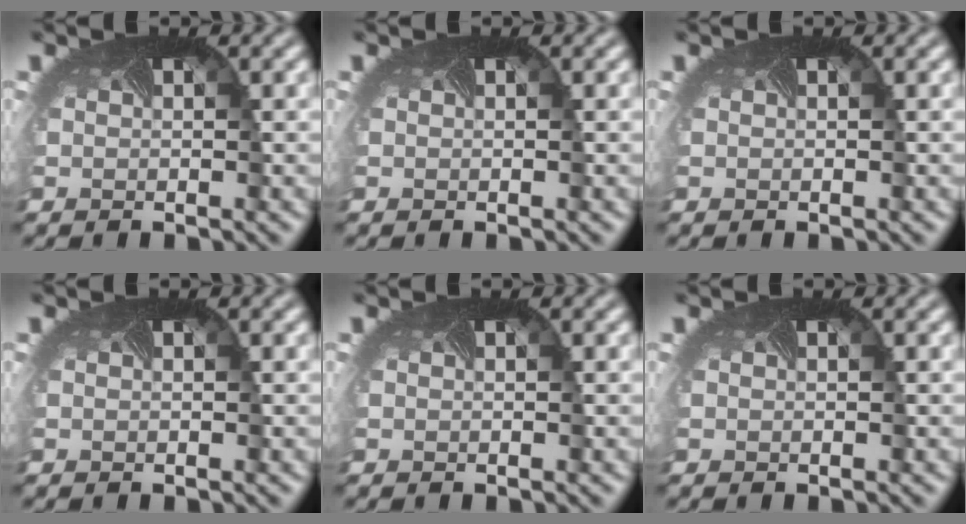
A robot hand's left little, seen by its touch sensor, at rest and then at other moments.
{"total": 0.0}
{"total": 0.0}
{"total": 0.0}
{"total": 0.0}
{"total": 0.0}